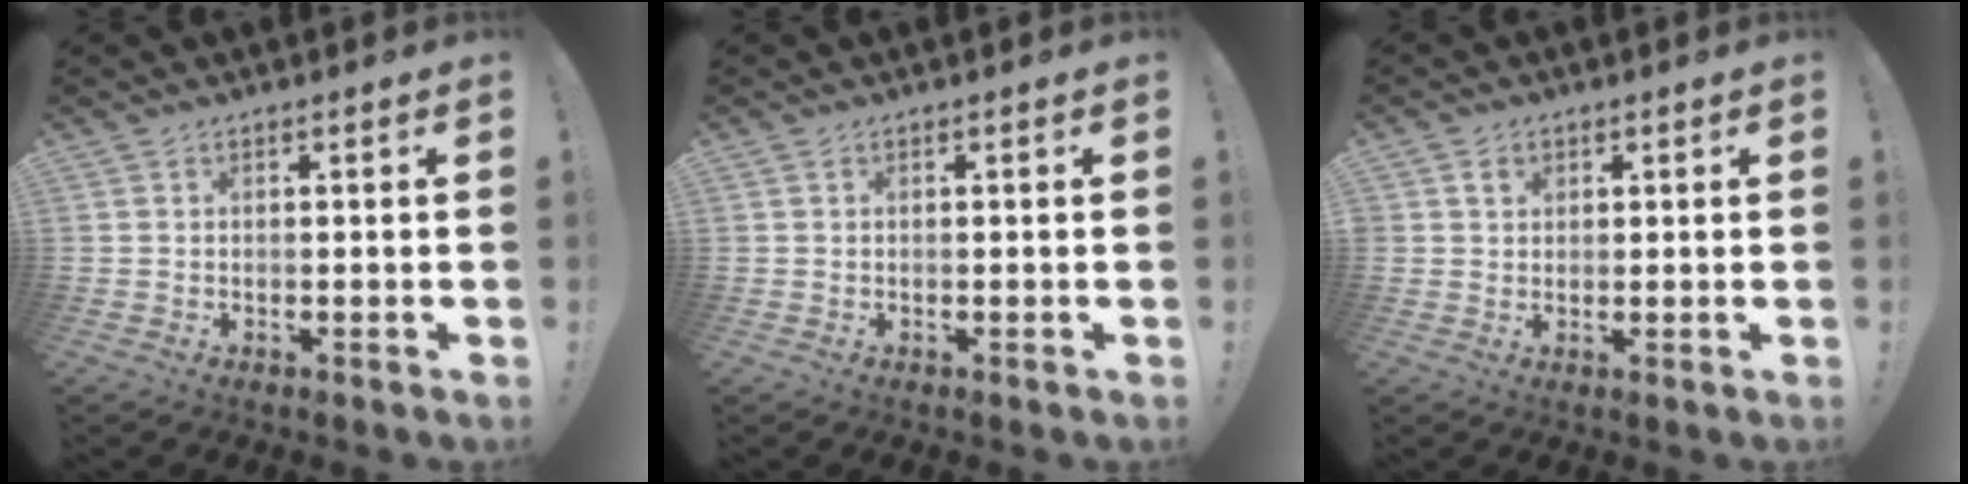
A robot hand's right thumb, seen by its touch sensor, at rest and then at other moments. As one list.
[{"total": 0.0}, {"total": 2.0, "force": [0.9, 1.7, 0.7], "torque": [-0.006, -0.001, 0.015]}]